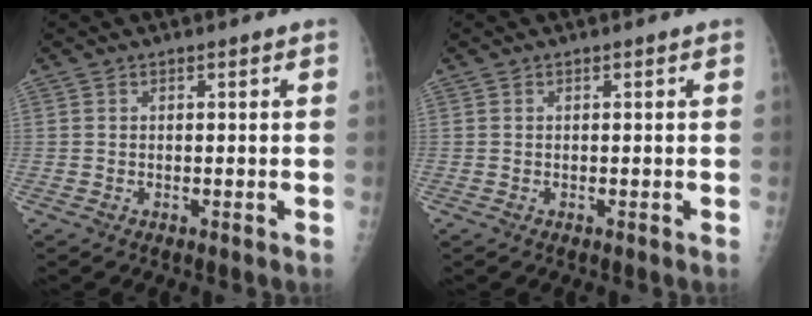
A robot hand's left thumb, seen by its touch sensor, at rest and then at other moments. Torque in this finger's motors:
{"motor_torque": [0.00, 0.00, 0.00, 0.00, 0.00]}